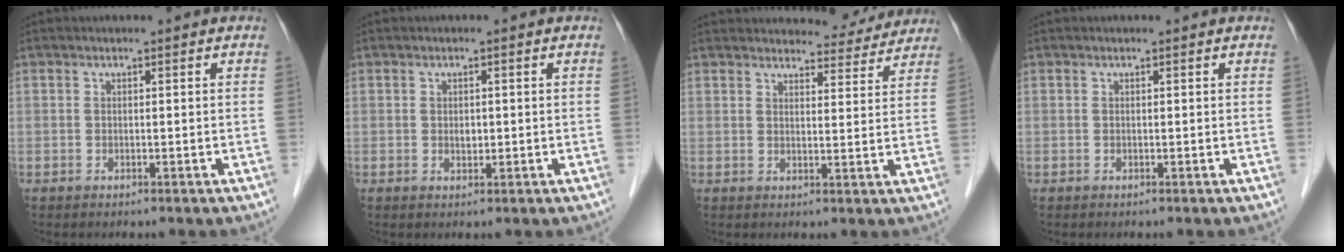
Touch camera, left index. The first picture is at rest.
{"total": 1.2, "force": [0.0, 0.8, 0.9], "torque": [-0.014, 0.000, 0.003]}
{"total": 9.2, "force": [8.8, 2.2, 1.4], "torque": [0.002, 0.000, 0.095]}
{"total": 0.0}